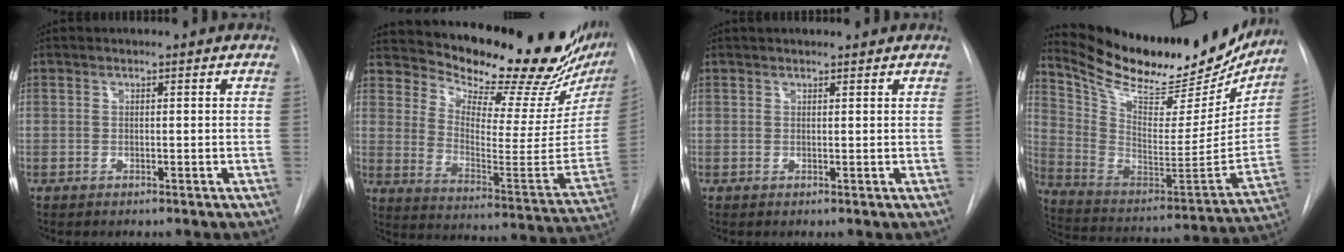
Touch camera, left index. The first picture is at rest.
{"total": 24.3, "force": [22.0, 3.5, 9.7], "torque": [-0.152, -0.102, 0.286]}
{"total": 3.6, "force": [3.3, 0.6, 1.1], "torque": [-0.014, 0.029, 0.044]}
{"total": 27.1, "force": [23.7, 7.5, 10.8], "torque": [-0.189, -0.039, 0.352]}